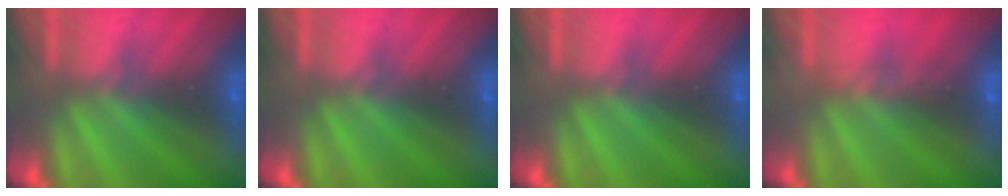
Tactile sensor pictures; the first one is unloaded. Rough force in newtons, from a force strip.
{"total": 0.0}
{"total": 0.0}
{"total": 3.6}